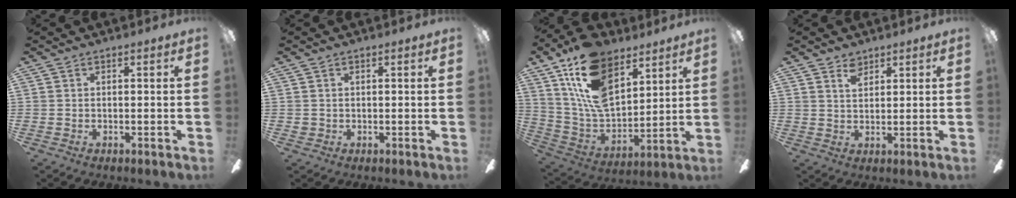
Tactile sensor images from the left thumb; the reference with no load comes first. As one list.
[{"total": 1.0, "force": [0.2, 1.0, 0.2], "torque": [-0.004, 0.005, 0.003]}, {"total": 20.4, "force": [11.2, 10.9, 13.2], "torque": [-0.275, -0.052, 0.203]}, {"total": 3.6, "force": [2.6, 2.0, 1.5], "torque": [-0.026, -0.003, 0.048]}]